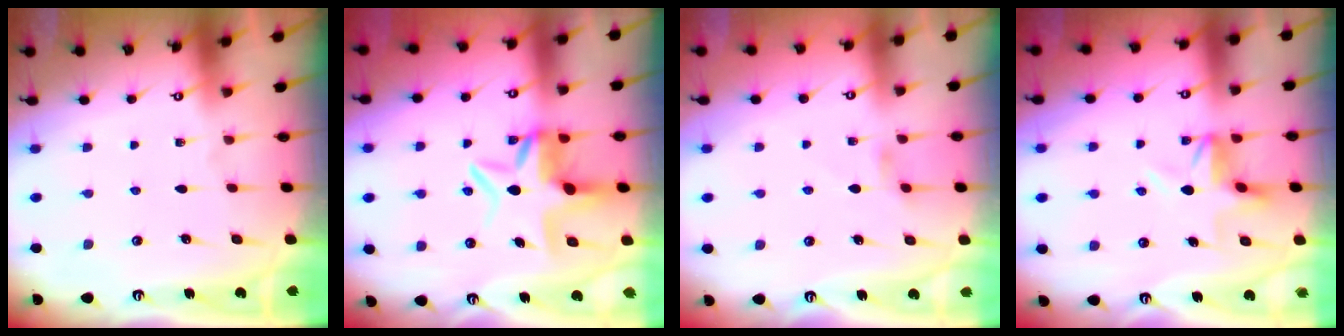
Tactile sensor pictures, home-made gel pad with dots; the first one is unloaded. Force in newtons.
{"total": 7.5, "press": 7.5, "slide": 0.9}
{"total": 2.7, "press": 2.7, "slide": 0.5}
{"total": 5.5, "press": 5.1, "slide": 2.2}